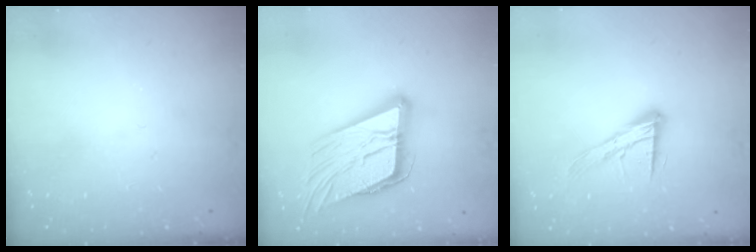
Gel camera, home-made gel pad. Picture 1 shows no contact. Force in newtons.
{"total": 19.2, "press": 19.0, "slide": 2.8}
{"total": 13.4, "press": 13.3, "slide": 1.1}